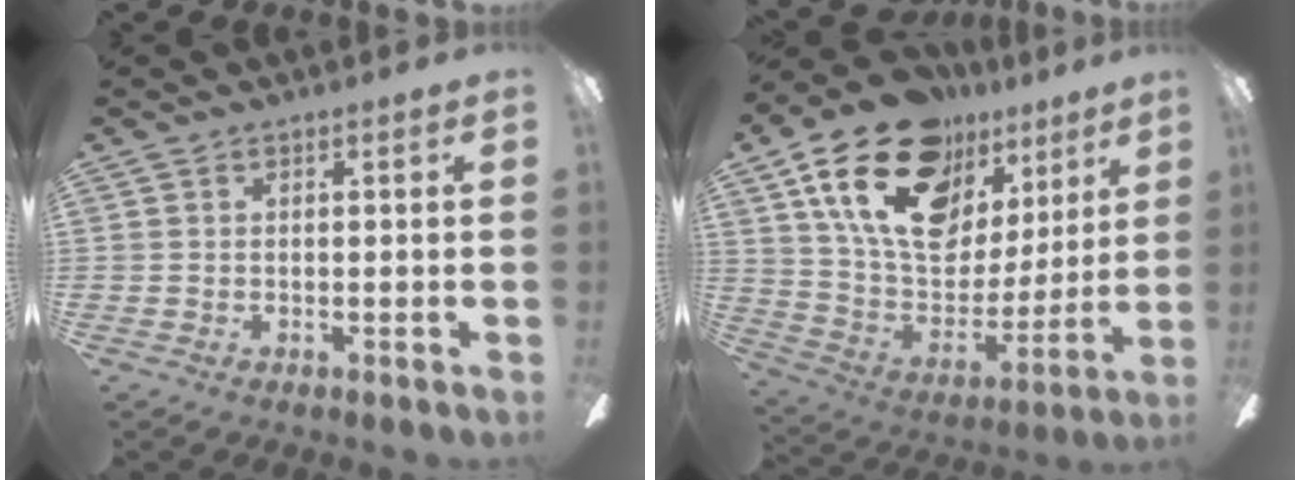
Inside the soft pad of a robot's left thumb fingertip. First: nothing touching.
{"total": 24.5, "force": [14.2, 14.3, 13.9], "torque": [-0.253, -0.072, 0.258]}